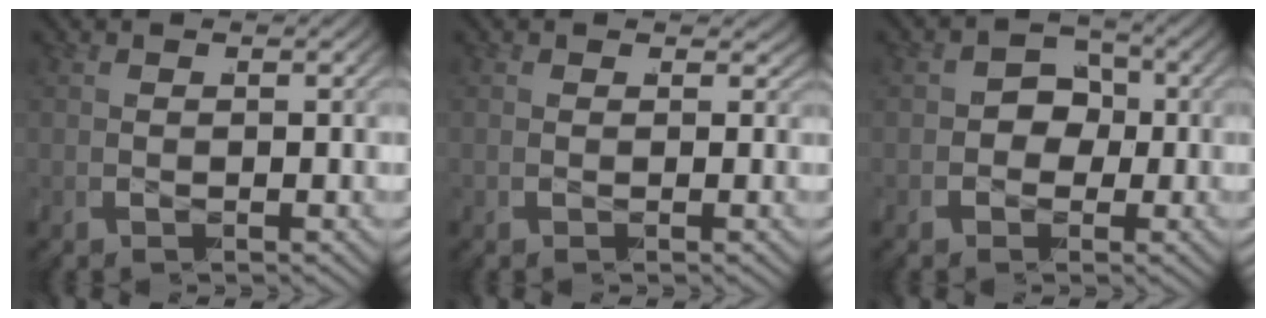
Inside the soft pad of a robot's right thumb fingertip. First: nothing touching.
{"total": 1.3, "force": [0.8, 1.0, 0.5], "torque": [-0.010, -0.008, 0.012]}
{"total": 4.4, "force": [-0.7, 3.7, 2.3], "torque": [-0.050, -0.018, -0.007]}